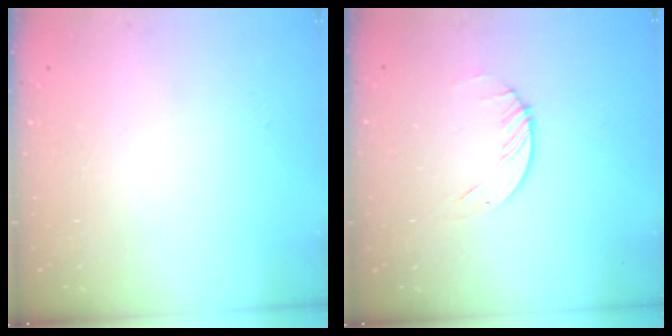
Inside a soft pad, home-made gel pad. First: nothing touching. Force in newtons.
{"total": 1.9, "press": 1.9, "slide": 0.2}